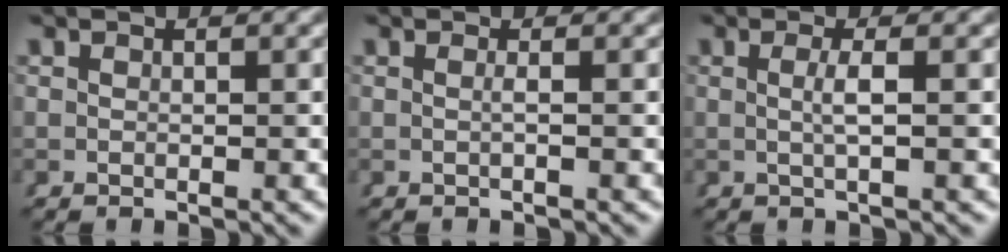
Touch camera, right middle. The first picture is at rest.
{"total": 0.8, "force": [-0.3, 0.0, 0.8], "torque": [-0.016, -0.002, -0.006]}
{"total": 1.6, "force": [-0.3, -0.3, 1.6], "torque": [-0.032, -0.006, -0.002]}